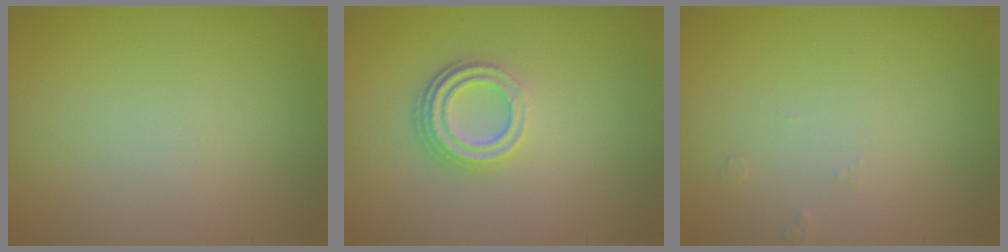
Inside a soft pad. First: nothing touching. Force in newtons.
{"total": 3.3, "press": 2.4, "slide": 2.3}
{"total": 0.6, "press": 0.6, "slide": 0.1}